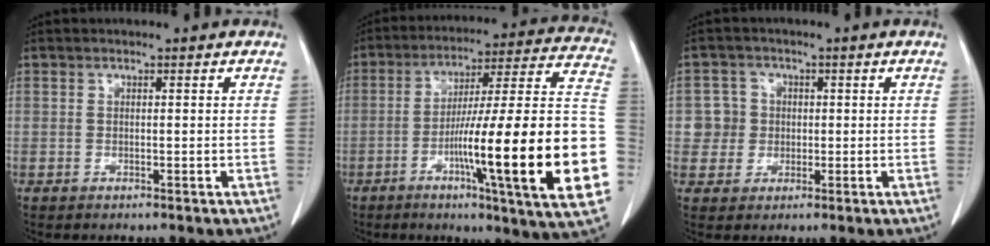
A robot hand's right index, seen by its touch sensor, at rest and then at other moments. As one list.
[{"total": 28.2, "force": [-6.9, 1.0, 27.3], "torque": [-0.322, -0.001, -0.110]}, {"total": 4.1, "force": [0.2, 4.1, 0.0], "torque": [0.010, 0.014, 0.007]}]